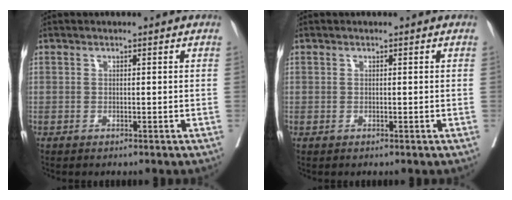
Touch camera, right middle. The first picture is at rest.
{"total": 0.0}